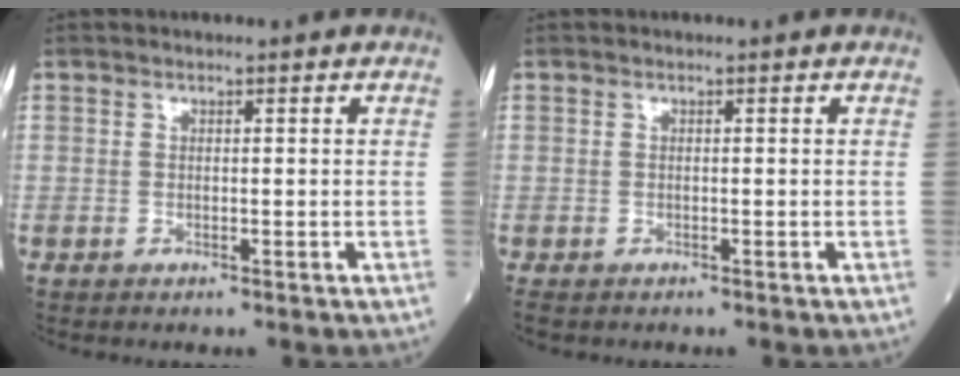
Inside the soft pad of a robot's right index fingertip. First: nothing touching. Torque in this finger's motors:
{"motor_torque": [-0.11, -0.04, -0.51, -0.21]}